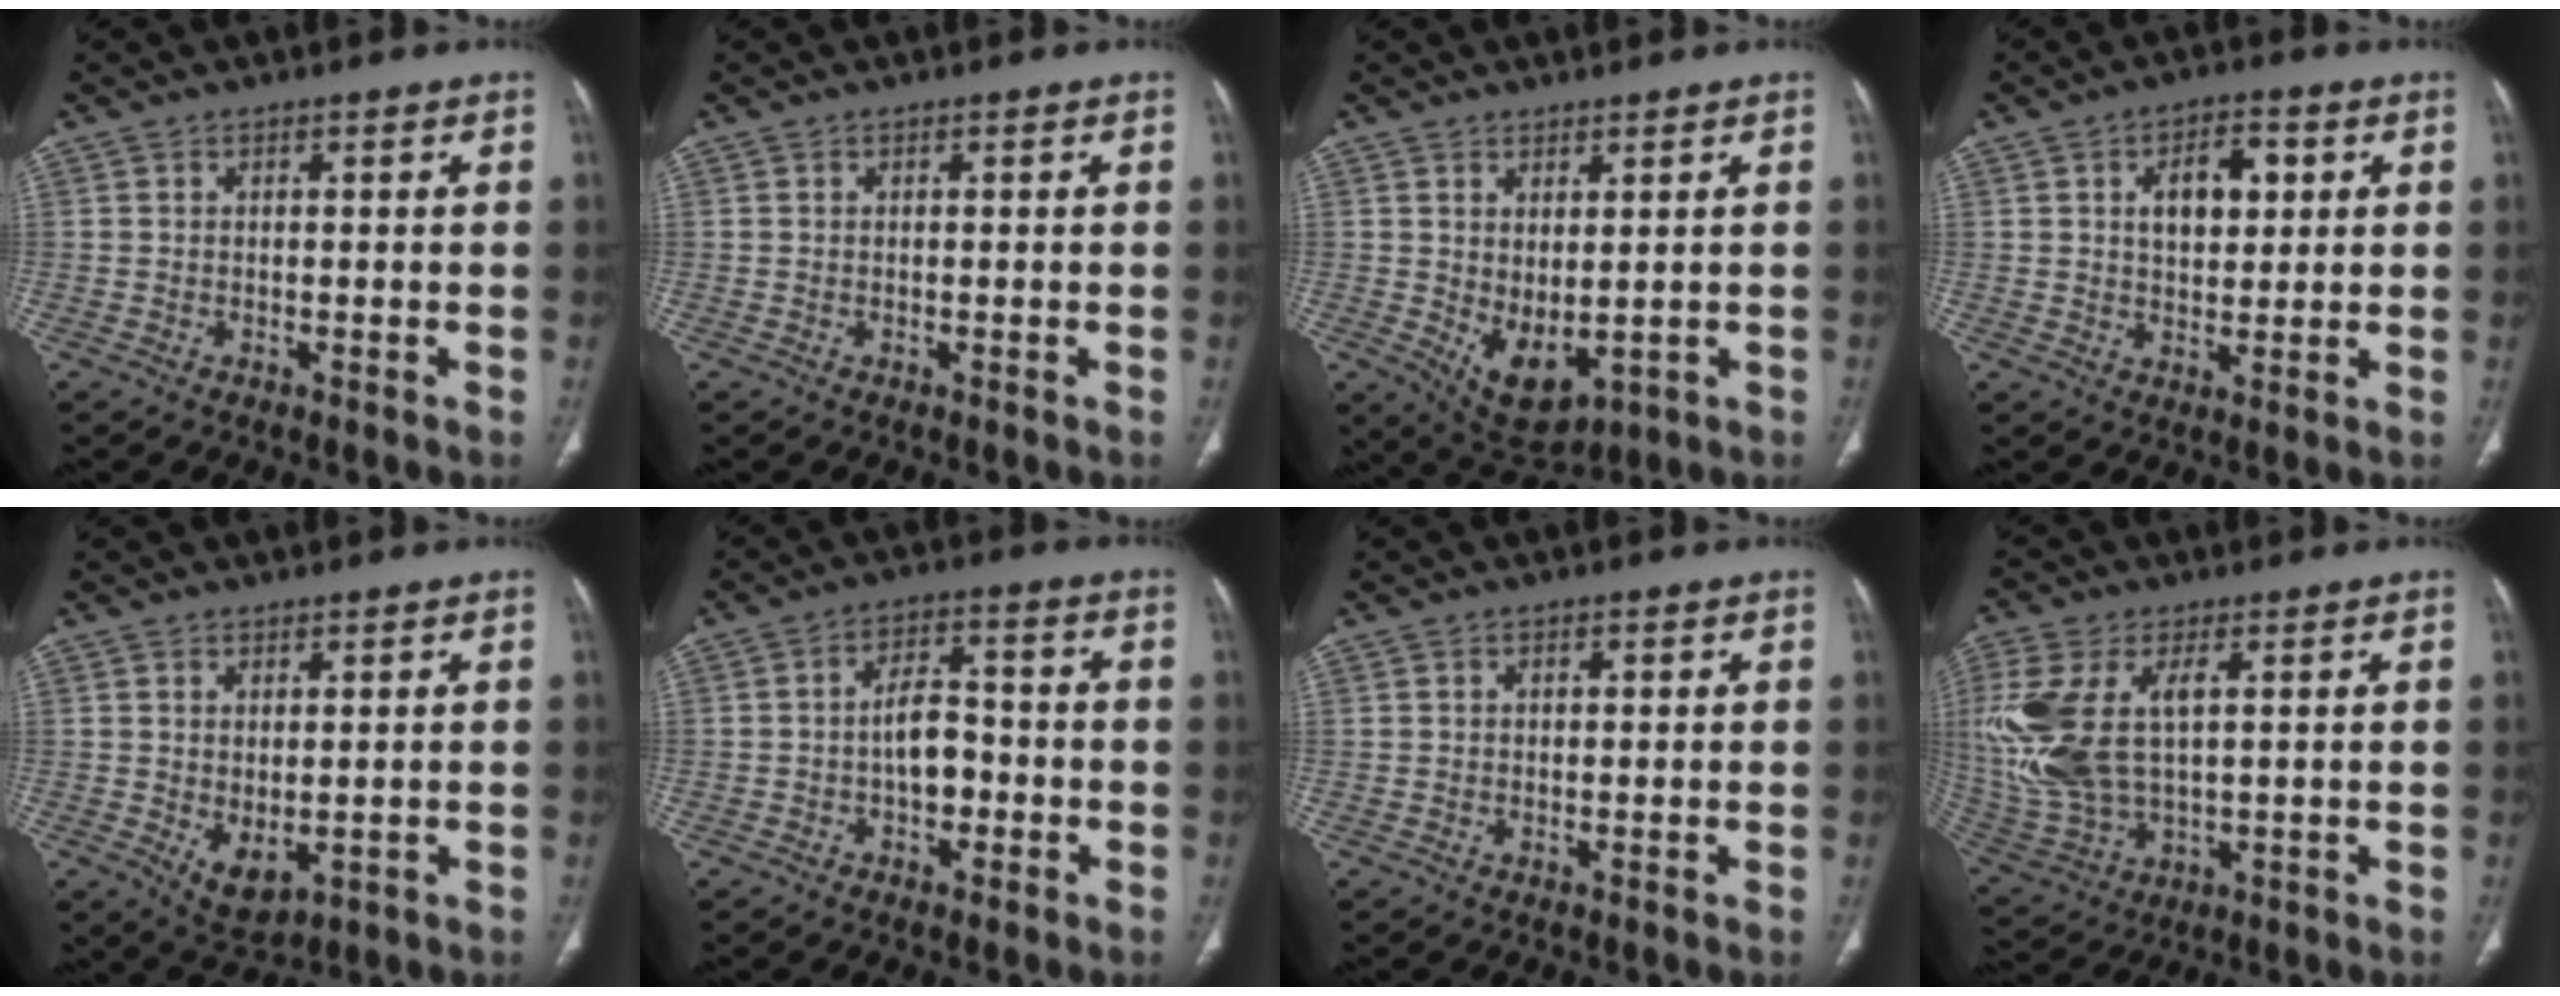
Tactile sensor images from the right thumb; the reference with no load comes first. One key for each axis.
{"total": 0.0}
{"total": 7.7, "fx": -0.4, "fy": 4.2, "fz": 6.5, "tx": -0.095, "ty": -0.016, "tz": 0.020}
{"total": 8.4, "fx": 2.3, "fy": 4.9, "fz": 6.3, "tx": -0.073, "ty": -0.001, "tz": 0.038}
{"total": 5.5, "fx": -0.7, "fy": 3.1, "fz": 4.5, "tx": -0.070, "ty": -0.010, "tz": 0.009}
{"total": 6.7, "fx": -1.7, "fy": 4.4, "fz": 4.8, "tx": -0.060, "ty": 0.030, "tz": -0.032}
{"total": 0.8, "fx": 0.2, "fy": 0.5, "fz": 0.5, "tx": -0.006, "ty": 0.000, "tz": 0.004}
{"total": 16.4, "fx": 2.8, "fy": 8.7, "fz": 13.6, "tx": -0.321, "ty": -0.004, "tz": 0.066}